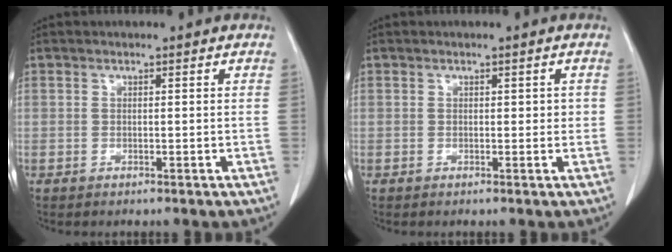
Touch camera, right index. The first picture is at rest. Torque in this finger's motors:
{"motor_torque": [0.09, -0.14, 0.01, 0.00]}